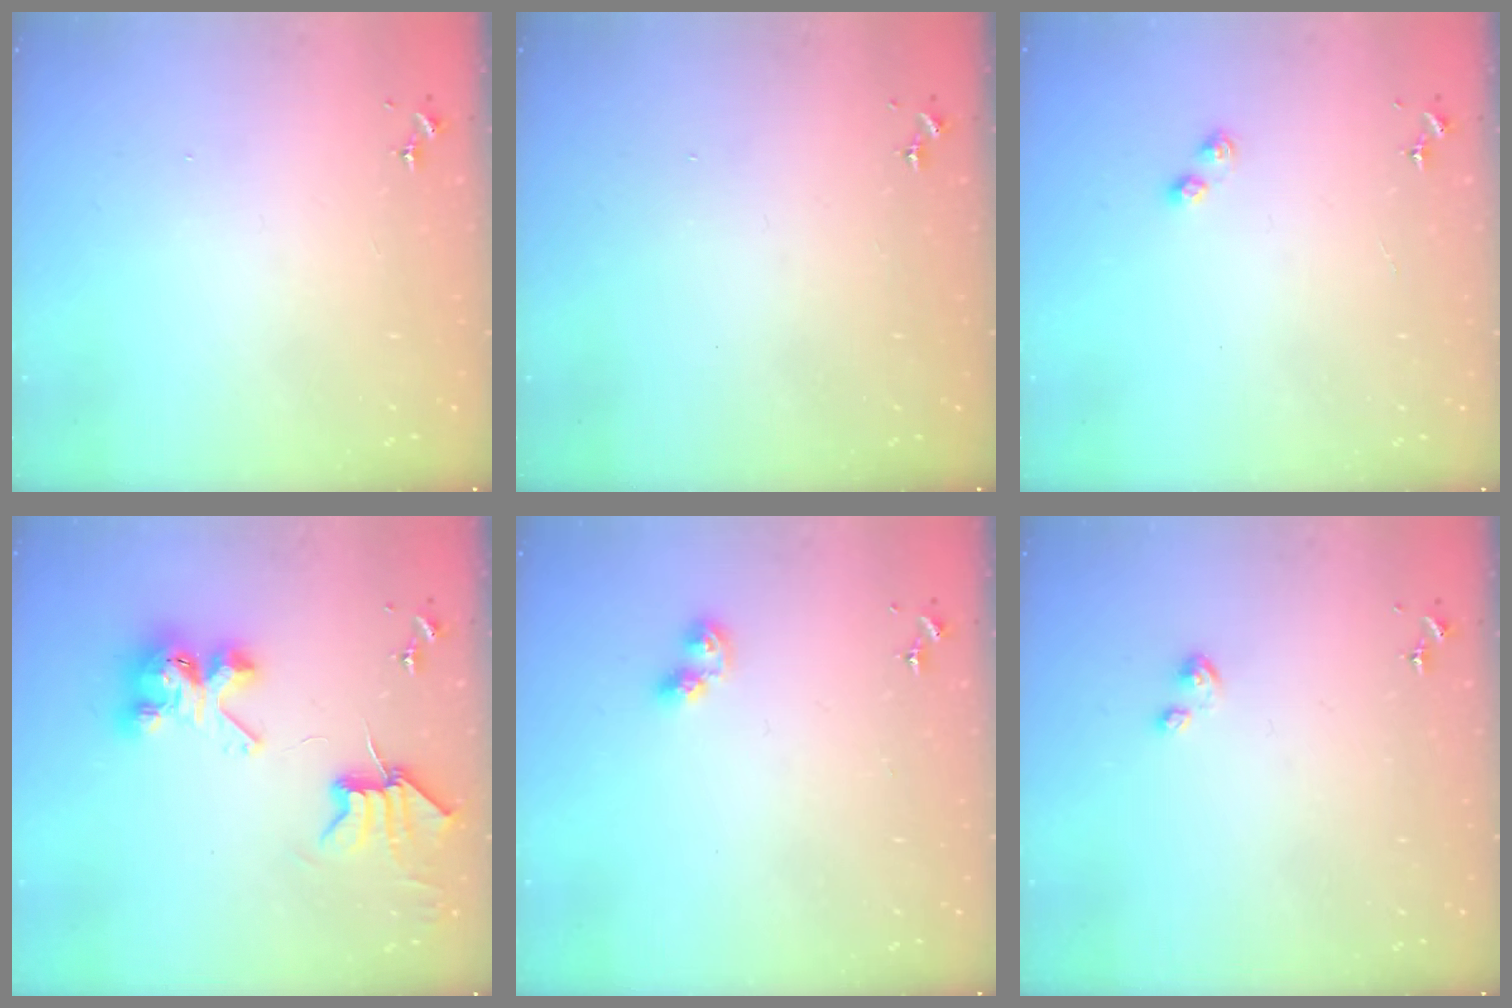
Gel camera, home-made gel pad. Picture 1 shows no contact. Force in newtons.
{"total": 0.0}
{"total": 2.8, "press": 2.8, "slide": 0.3}
{"total": 9.7, "press": 9.6, "slide": 0.7}
{"total": 6.6, "press": 6.6, "slide": 0.6}
{"total": 3.4, "press": 3.4, "slide": 0.6}